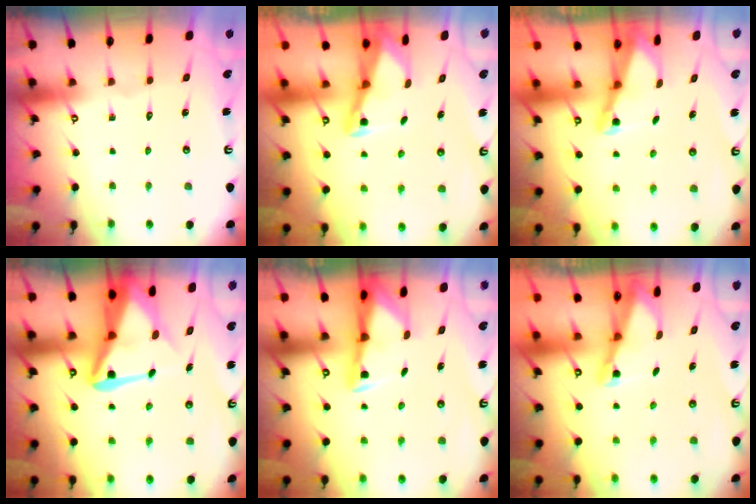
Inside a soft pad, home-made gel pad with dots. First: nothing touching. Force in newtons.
{"total": 3.0, "press": 3.0, "slide": 0.5}
{"total": 2.0, "press": 2.0, "slide": 0.4}
{"total": 10.1, "press": 10.1, "slide": 1.2}
{"total": 2.9, "press": 2.9, "slide": 0.5}
{"total": 2.0, "press": 2.0, "slide": 0.3}